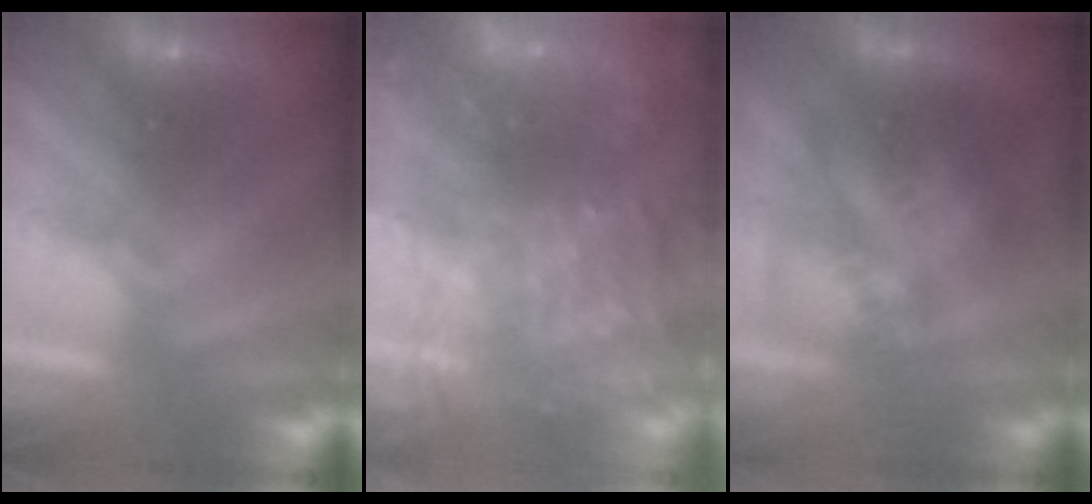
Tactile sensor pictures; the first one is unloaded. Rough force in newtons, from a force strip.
{"total": 6.0}
{"total": 3.7}